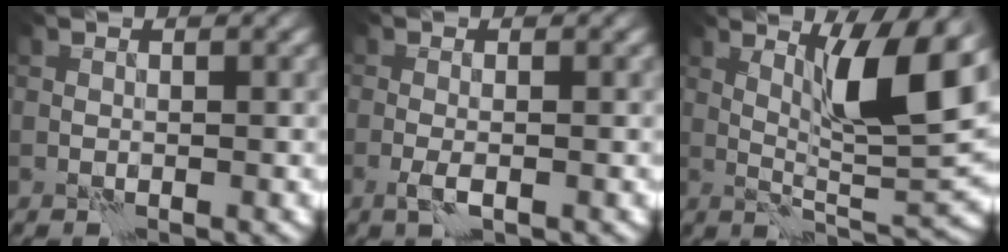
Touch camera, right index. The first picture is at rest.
{"total": 1.6, "force": [-0.7, 0.3, 1.4], "torque": [-0.034, -0.001, -0.017]}
{"total": 8.0, "force": [2.7, 1.4, 7.4], "torque": [-0.120, -0.007, 0.048]}